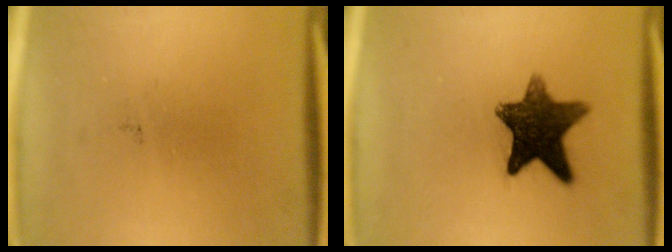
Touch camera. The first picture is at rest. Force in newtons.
{"total": 11.7}